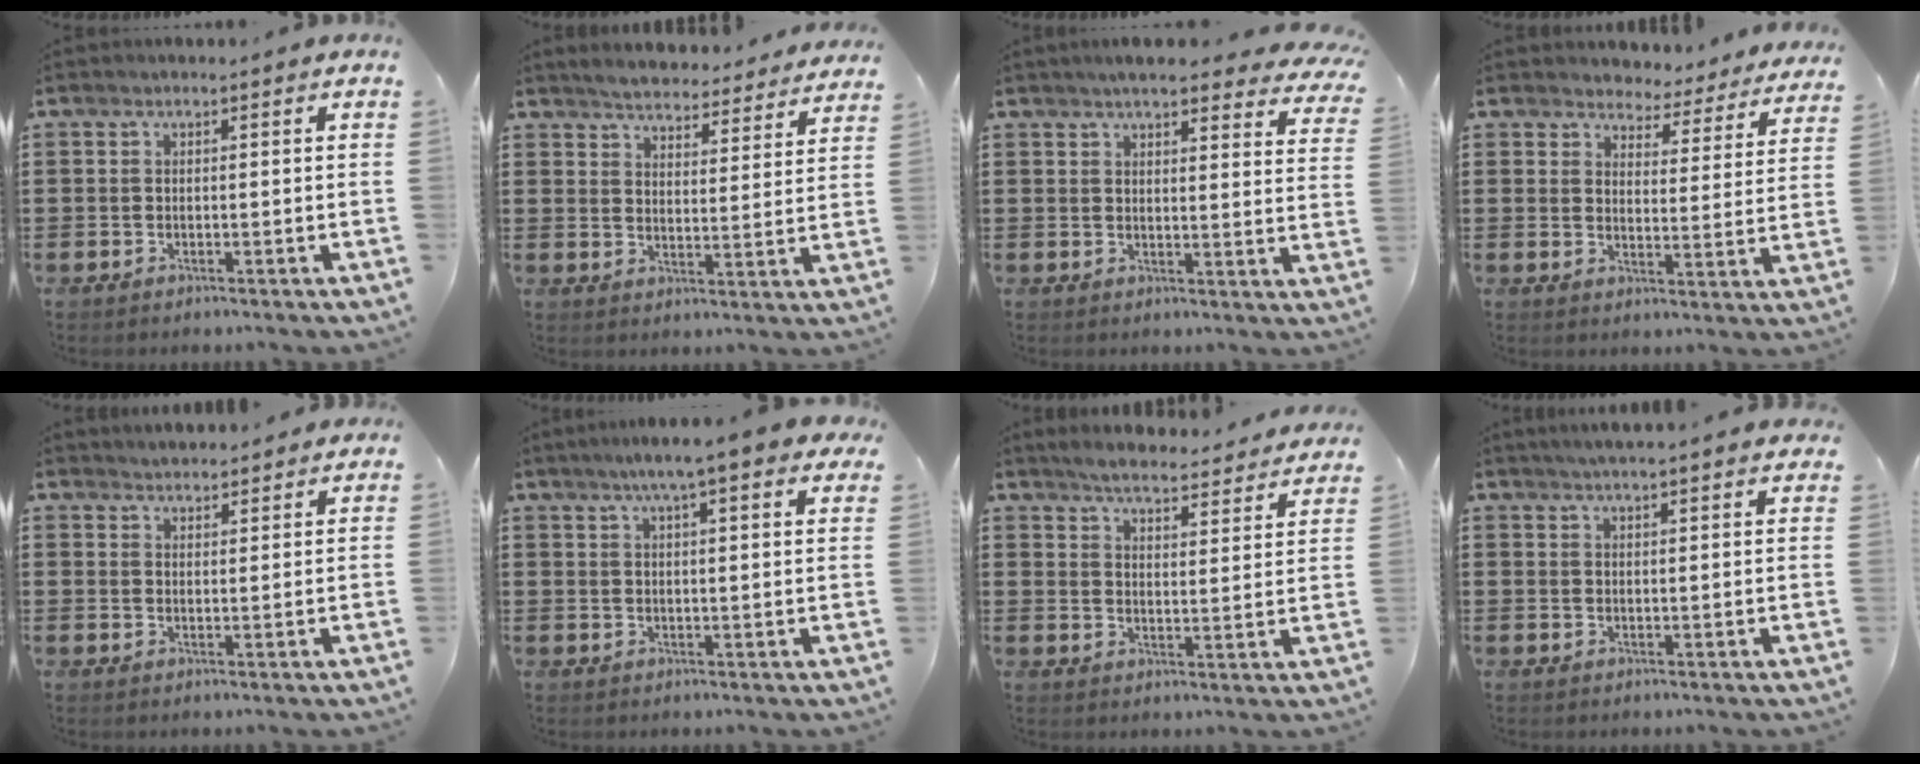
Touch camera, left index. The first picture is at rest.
{"total": 4.5, "force": [4.4, -0.1, 0.3], "torque": [-0.028, -0.031, 0.076]}
{"total": 5.1, "force": [4.6, 0.4, 2.1], "torque": [-0.049, -0.014, 0.081]}
{"total": 4.1, "force": [4.1, 0.7, -0.1], "torque": [-0.016, -0.033, 0.067]}
{"total": 2.6, "force": [2.6, 0.1, -0.3], "torque": [-0.002, -0.005, 0.050]}
{"total": 5.9, "force": [4.5, 0.4, 3.8], "torque": [-0.078, -0.004, 0.076]}
{"total": 4.6, "force": [4.5, -0.2, 1.0], "torque": [-0.041, -0.033, 0.074]}
{"total": 2.8, "force": [2.7, -0.3, 0.7], "torque": [-0.022, -0.005, 0.049]}